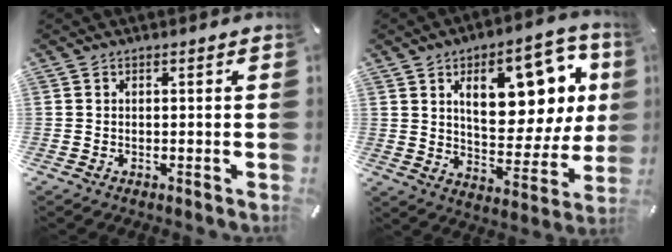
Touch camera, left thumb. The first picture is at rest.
{"total": 20.0, "force": [8.2, 10.4, 15.1], "torque": [-0.210, -0.037, 0.131]}